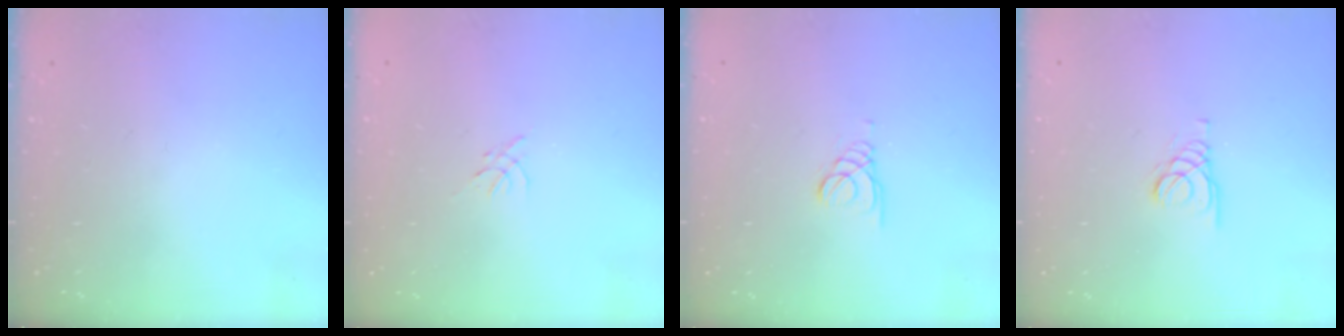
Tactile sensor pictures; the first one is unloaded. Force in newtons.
{"total": 0.0}
{"total": 1.0, "press": 1.0, "slide": 0.1}
{"total": 1.5, "press": 1.4, "slide": 0.1}